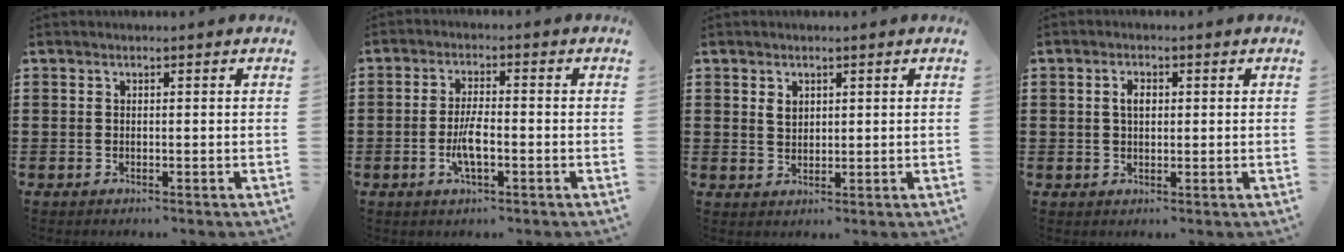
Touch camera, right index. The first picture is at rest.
{"total": 5.0, "force": [-1.6, 1.2, 4.6], "torque": [-0.099, -0.006, -0.033]}
{"total": 1.9, "force": [0.9, 1.3, 0.9], "torque": [-0.021, 0.005, 0.017]}
{"total": 2.4, "force": [0.4, 1.4, 1.9], "torque": [-0.041, 0.009, 0.006]}